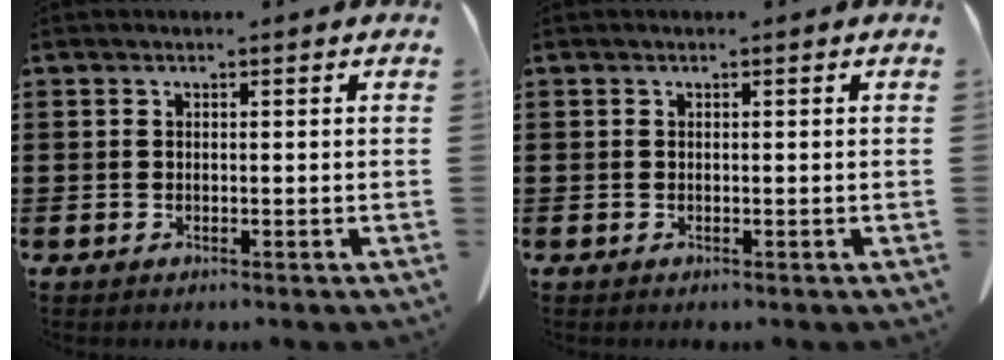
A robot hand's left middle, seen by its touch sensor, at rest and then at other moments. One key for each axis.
{"total": 0.0}